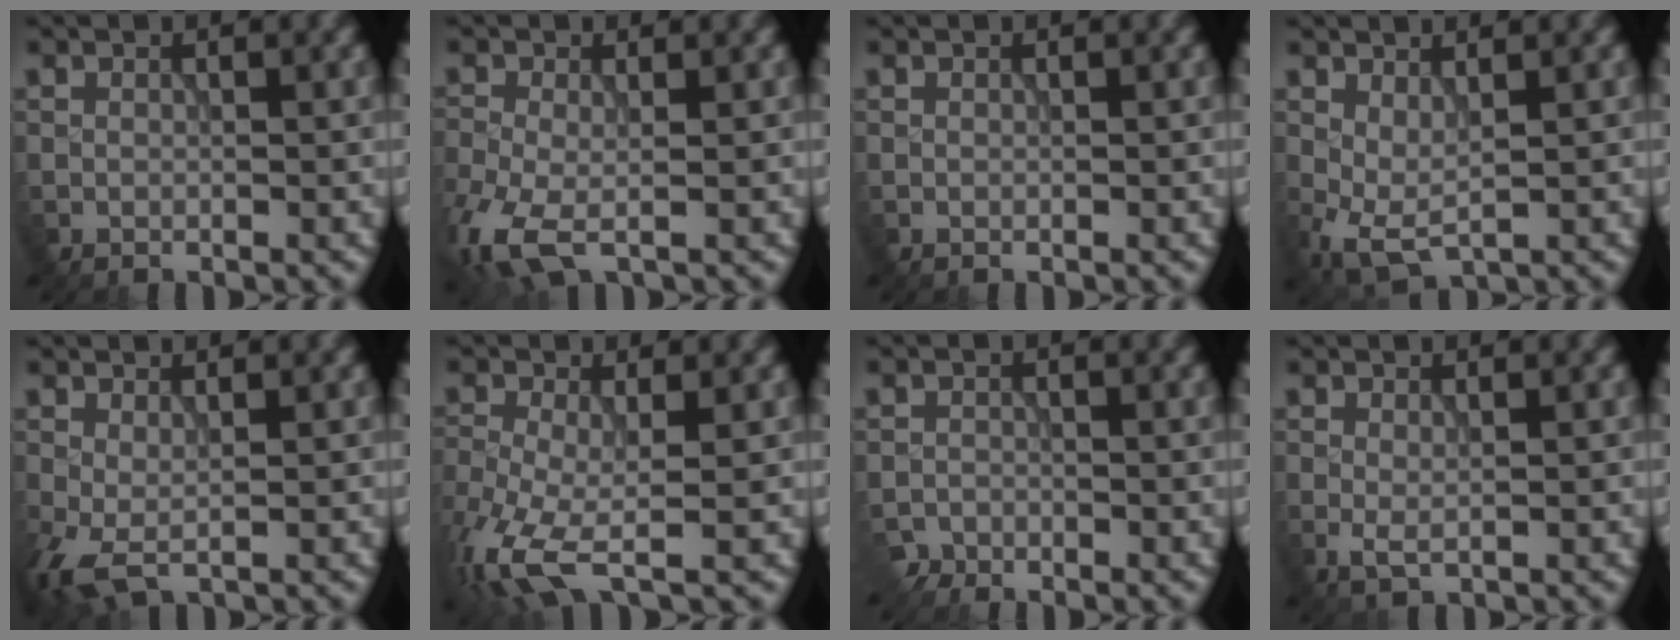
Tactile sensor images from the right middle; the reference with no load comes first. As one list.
[{"total": 5.8, "force": [-2.5, 2.9, 4.4], "torque": [-0.114, -0.017, -0.056]}, {"total": 0.0}, {"total": 3.1, "force": [0.3, 1.4, 2.8], "torque": [-0.067, -0.006, 0.005]}, {"total": 3.3, "force": [-0.6, 1.5, 2.9], "torque": [-0.078, -0.003, -0.015]}, {"total": 7.4, "force": [-3.1, 3.3, 5.9], "torque": [-0.140, -0.015, -0.070]}, {"total": 1.4, "force": [-1.3, 0.4, -0.4], "torque": [0.007, 0.005, -0.027]}, {"total": 1.1, "force": [0.0, 0.3, 1.1], "torque": [-0.024, -0.003, 0.000]}]